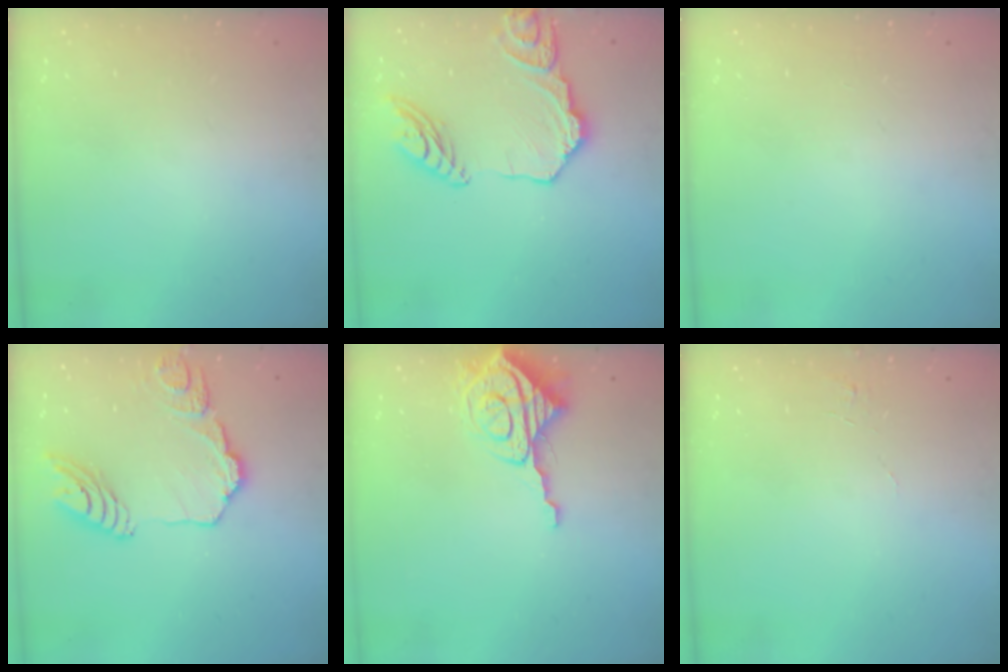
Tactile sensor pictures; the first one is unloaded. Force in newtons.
{"total": 15.3, "press": 15.2, "slide": 1.4}
{"total": 0.0}
{"total": 16.2, "press": 16.1, "slide": 1.6}
{"total": 10.0, "press": 9.9, "slide": 0.9}
{"total": 4.6, "press": 4.5, "slide": 0.4}